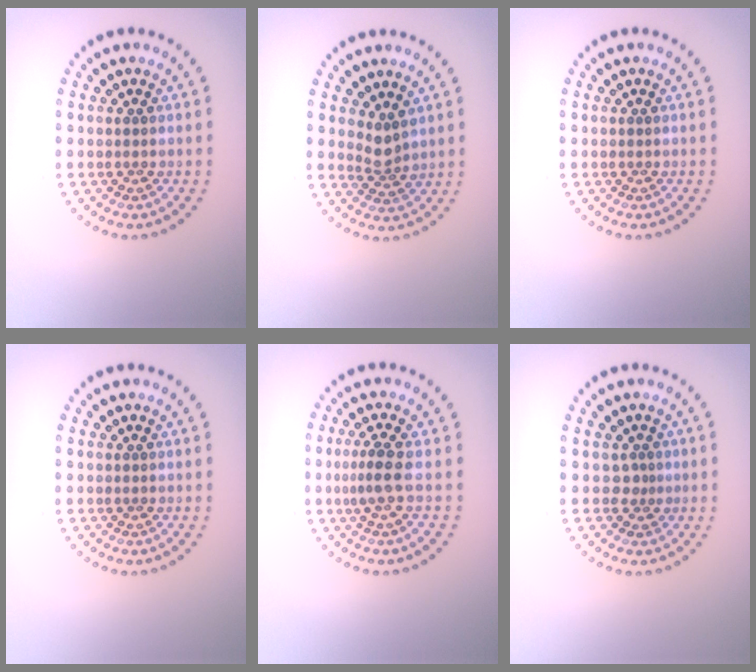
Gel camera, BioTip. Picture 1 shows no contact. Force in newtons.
{"total": 2.0, "press": 1.5, "slide": 1.4}
{"total": 0.0}
{"total": 0.0}
{"total": 2.2, "press": 1.6, "slide": 1.6}
{"total": 0.8, "press": 0.5, "slide": 0.6}